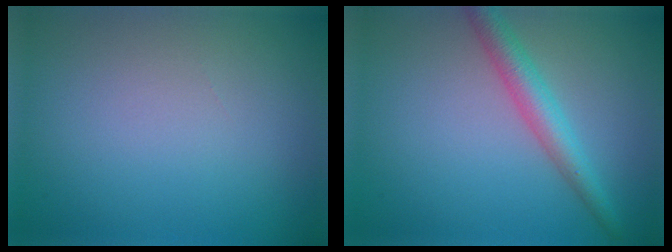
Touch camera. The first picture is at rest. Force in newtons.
{"total": 3.4, "press": 3.4, "slide": 0.2}